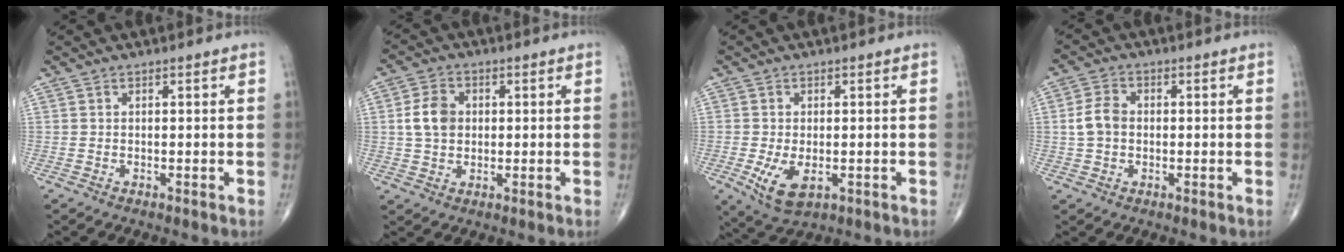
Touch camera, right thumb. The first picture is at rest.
{"total": 6.2, "force": [0.7, 4.7, 4.0], "torque": [-0.064, 0.003, 0.011]}
{"total": 6.6, "force": [-1.7, 3.5, 5.3], "torque": [-0.101, -0.014, -0.022]}
{"total": 4.8, "force": [0.0, 3.5, 3.2], "torque": [-0.065, 0.012, -0.004]}